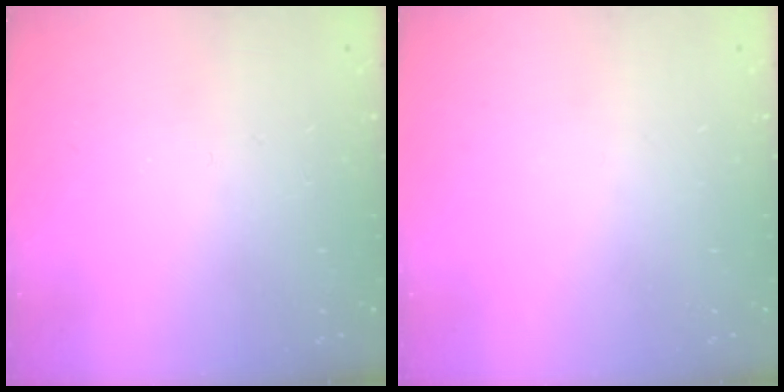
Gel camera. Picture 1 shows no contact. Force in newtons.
{"total": 0.0}